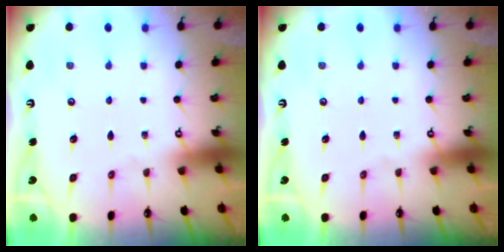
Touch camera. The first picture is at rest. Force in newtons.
{"total": 0.0}